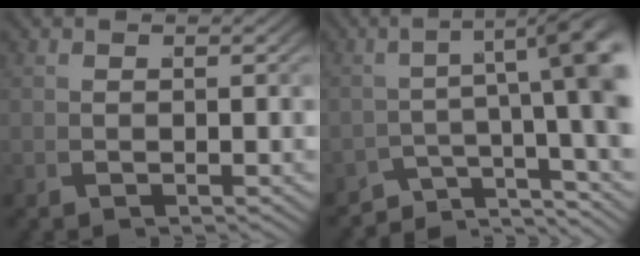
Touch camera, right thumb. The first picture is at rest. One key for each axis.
{"total": 7.6, "fx": -2.4, "fy": 2.9, "fz": 6.6, "tx": -0.091, "ty": -0.014, "tz": -0.036}